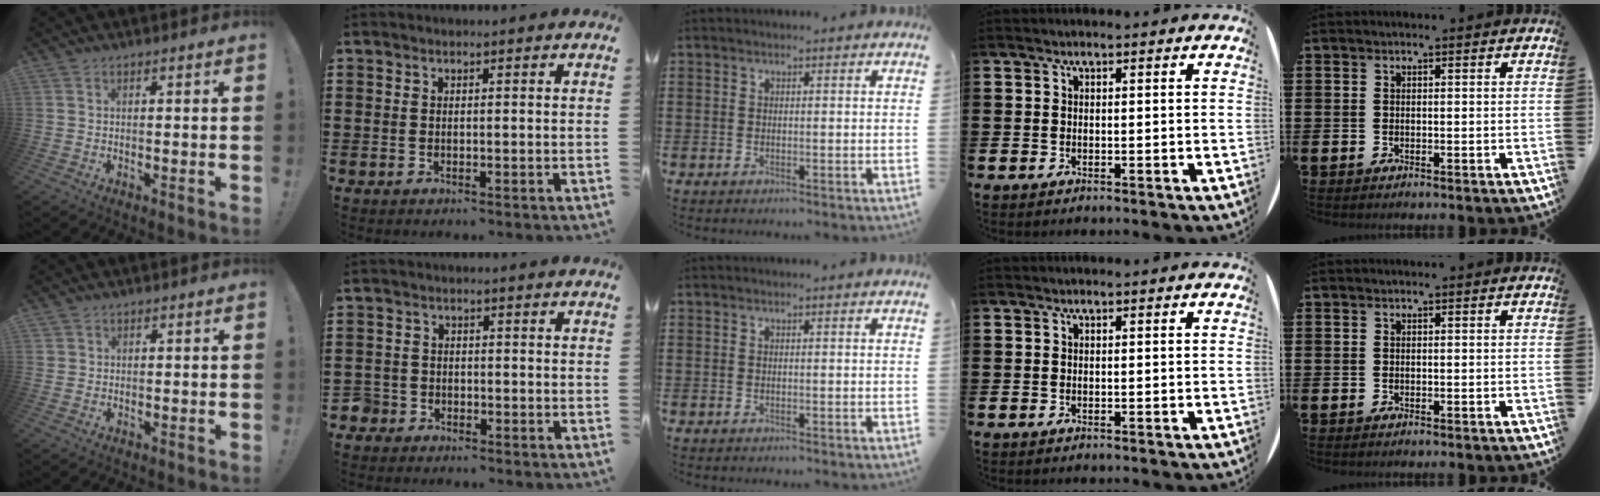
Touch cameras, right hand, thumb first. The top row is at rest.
{"thumb": {"total": 1.4, "force": [0.8, 1.2, 0.2], "torque": [-0.001, -0.002, 0.014]}, "index": {"total": 2.3, "force": [-1.8, 1.4, 0.0], "torque": [-0.014, -0.002, -0.044]}}